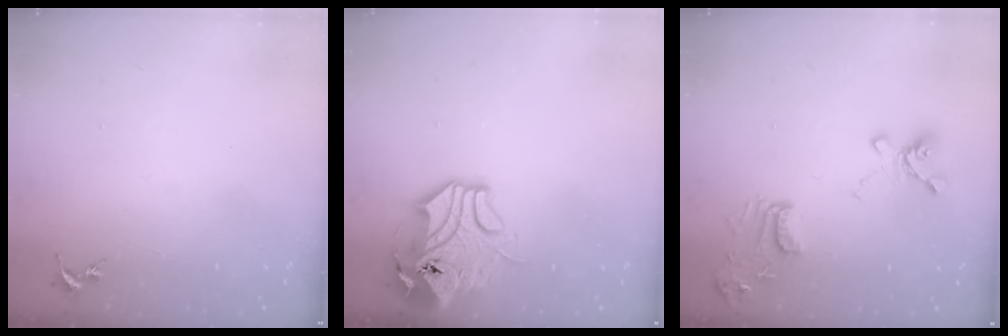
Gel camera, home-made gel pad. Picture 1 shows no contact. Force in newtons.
{"total": 13.8, "press": 13.6, "slide": 2.0}
{"total": 14.3, "press": 14.2, "slide": 1.7}